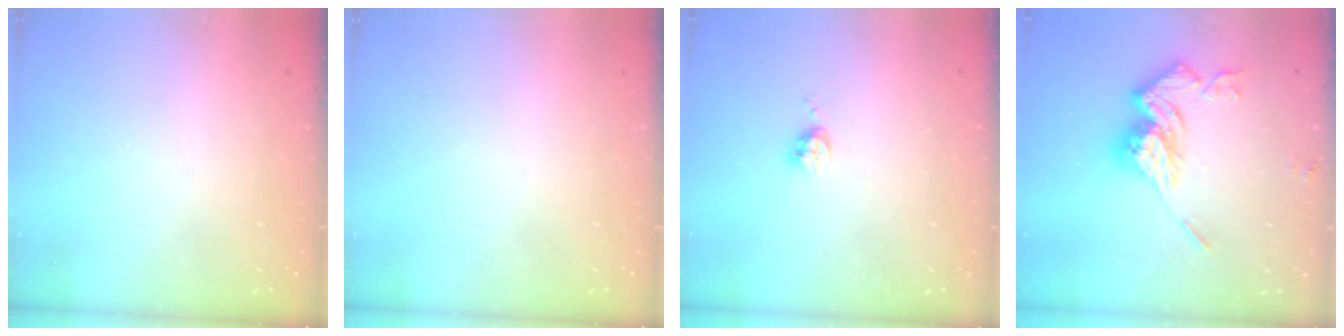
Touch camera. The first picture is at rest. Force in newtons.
{"total": 0.0}
{"total": 4.2, "press": 4.1, "slide": 0.6}
{"total": 16.4, "press": 16.4, "slide": 1.7}